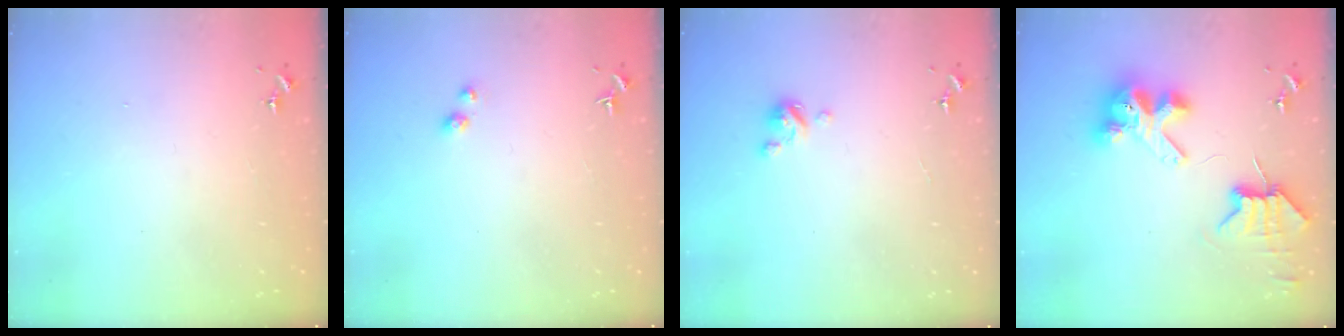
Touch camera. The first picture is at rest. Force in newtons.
{"total": 2.9, "press": 2.9, "slide": 0.2}
{"total": 4.3, "press": 4.3, "slide": 0.3}
{"total": 8.8, "press": 8.7, "slide": 1.2}